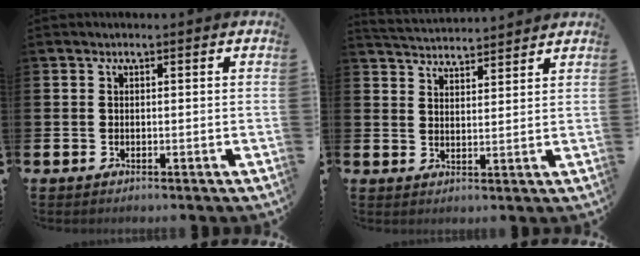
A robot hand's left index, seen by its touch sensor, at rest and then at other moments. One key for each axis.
{"total": 4.0, "fx": 4.0, "fy": 0.1, "fz": -0.2, "tx": -0.012, "ty": -0.025, "tz": 0.073}